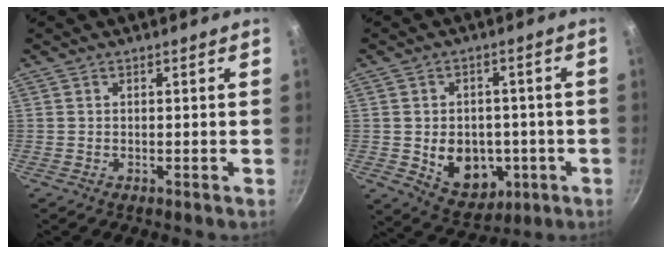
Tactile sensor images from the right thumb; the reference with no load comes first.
{"total": 12.0, "force": [-2.2, 9.3, 7.3], "torque": [-0.068, 0.000, -0.013]}